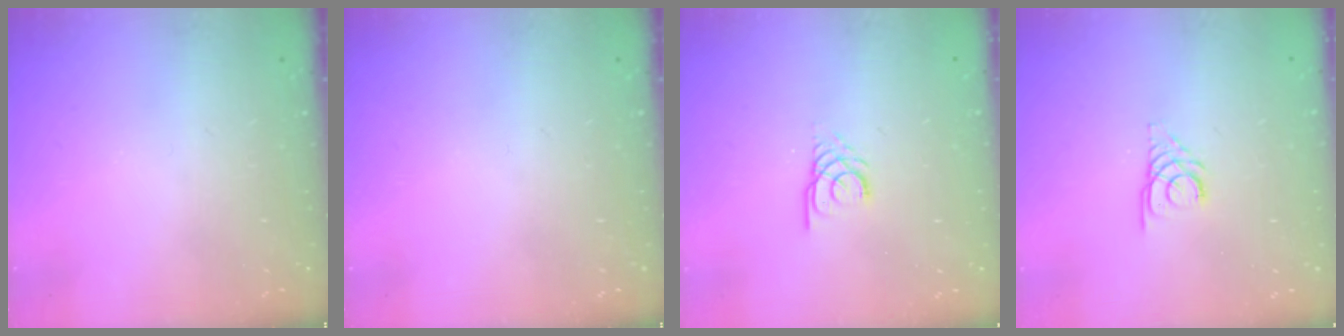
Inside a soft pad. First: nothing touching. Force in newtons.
{"total": 0.0}
{"total": 3.0, "press": 3.0, "slide": 0.3}
{"total": 2.7, "press": 2.7, "slide": 0.3}